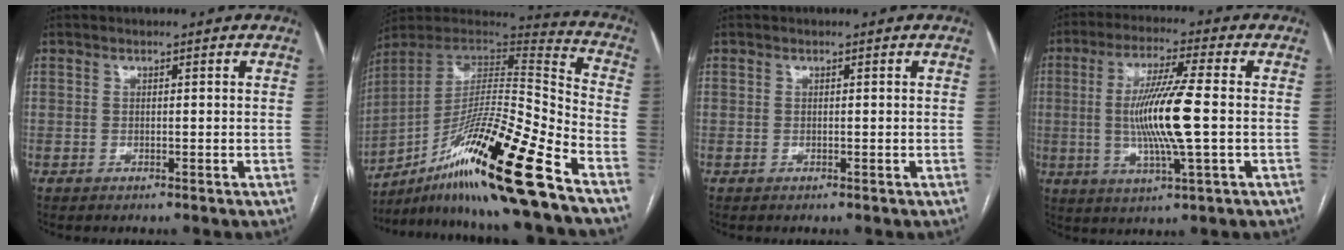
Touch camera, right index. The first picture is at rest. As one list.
[{"total": 22.9, "force": [-14.7, -0.8, 17.6], "torque": [-0.303, -0.016, -0.266]}, {"total": 0.0}, {"total": 11.9, "force": [-0.5, 0.2, 11.9], "torque": [-0.232, -0.005, -0.012]}]